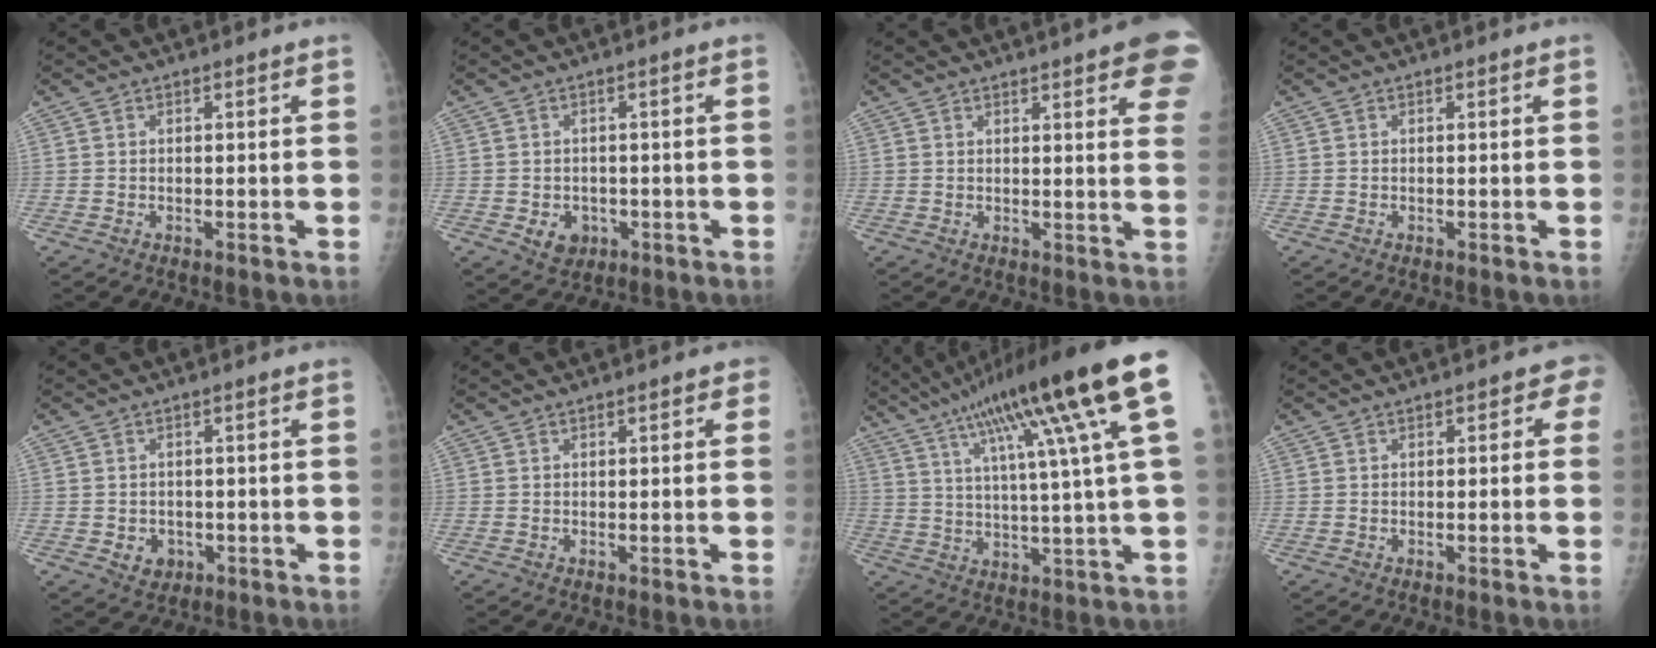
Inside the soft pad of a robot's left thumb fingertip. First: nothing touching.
{"total": 4.1, "force": [-1.3, 3.3, 2.0], "torque": [-0.015, 0.008, -0.007]}
{"total": 12.6, "force": [7.2, 2.6, 10.0], "torque": [-0.102, -0.019, 0.073]}
{"total": 0.0}
{"total": 3.1, "force": [-0.9, 2.7, 1.4], "torque": [-0.009, 0.006, -0.003]}
{"total": 1.6, "force": [0.6, 0.8, 1.3], "torque": [-0.011, 0.002, 0.004]}
{"total": 22.7, "force": [10.1, 1.5, 20.2], "torque": [-0.313, 0.004, 0.150]}
{"total": 2.8, "force": [0.6, 1.7, 2.2], "torque": [-0.004, 0.004, -0.002]}